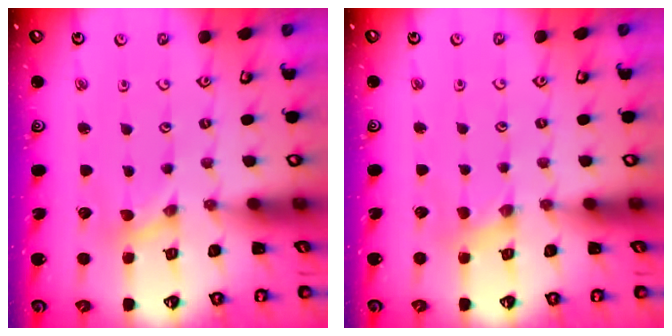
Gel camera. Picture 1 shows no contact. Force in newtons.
{"total": 1.7, "press": 1.7, "slide": 0.3}